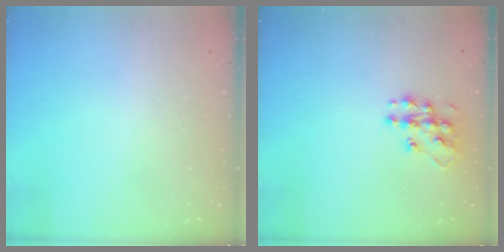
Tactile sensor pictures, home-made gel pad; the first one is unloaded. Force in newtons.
{"total": 11.3, "press": 11.3, "slide": 0.7}